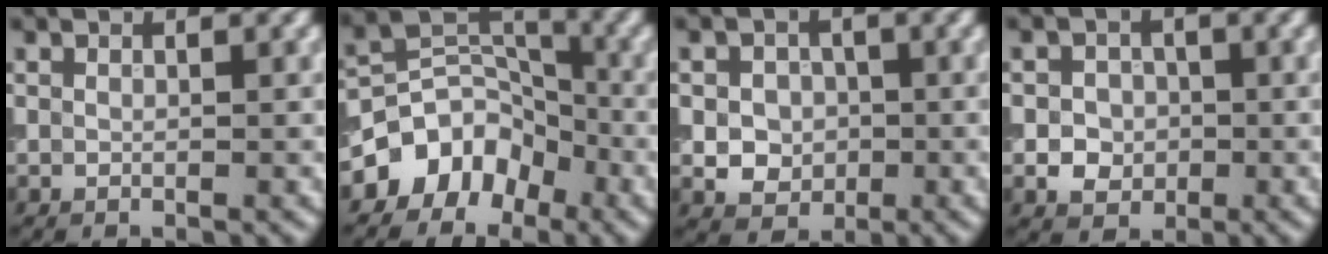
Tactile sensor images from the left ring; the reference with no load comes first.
{"total": 5.8, "force": [-3.4, 4.2, 2.1], "torque": [-0.015, 0.006, -0.070]}
{"total": 3.9, "force": [-0.2, 3.4, 1.8], "torque": [-0.018, 0.006, -0.019]}
{"total": 3.3, "force": [-0.5, 3.0, 1.3], "torque": [0.000, 0.004, -0.023]}